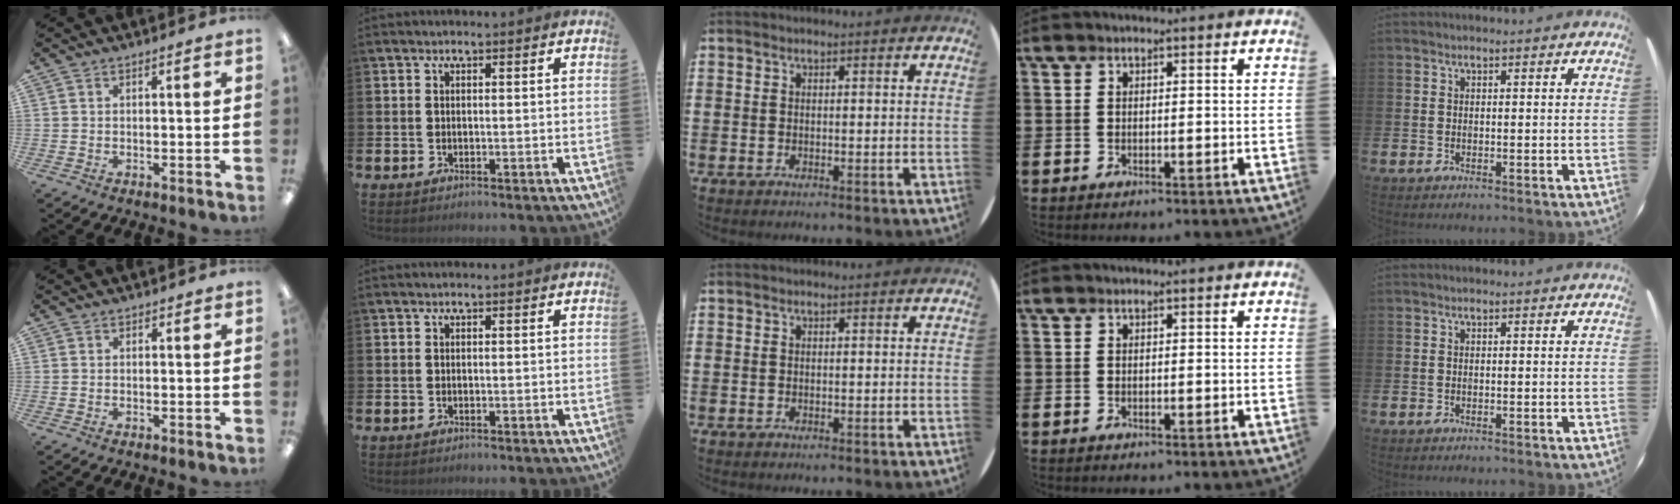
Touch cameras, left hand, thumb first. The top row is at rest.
{}